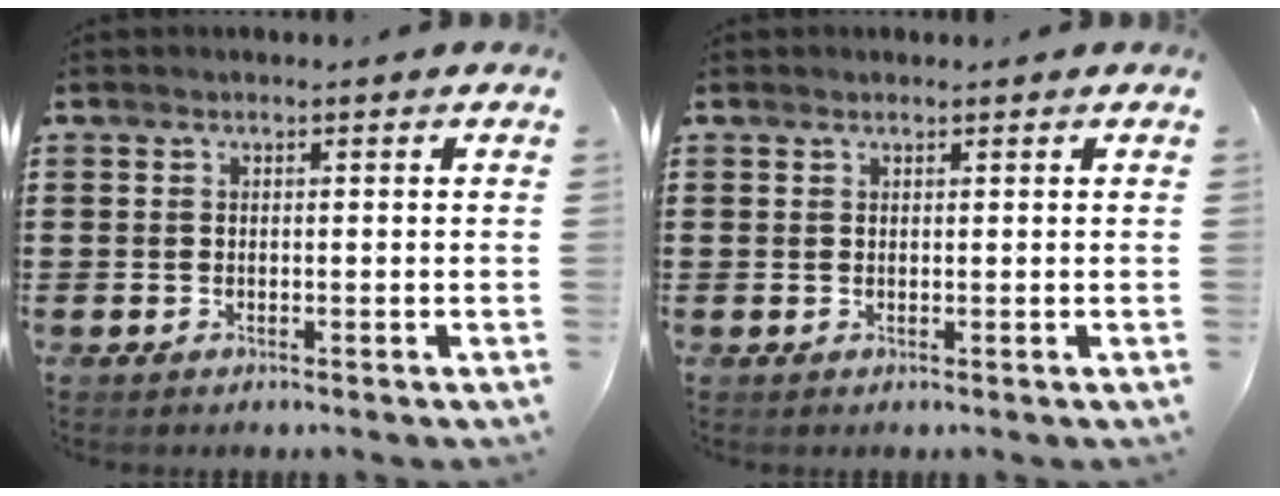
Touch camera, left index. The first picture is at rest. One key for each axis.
{"total": 0.5, "fx": 0.5, "fy": 0.2, "fz": 0.0, "tx": -0.002, "ty": 0.002, "tz": 0.010}